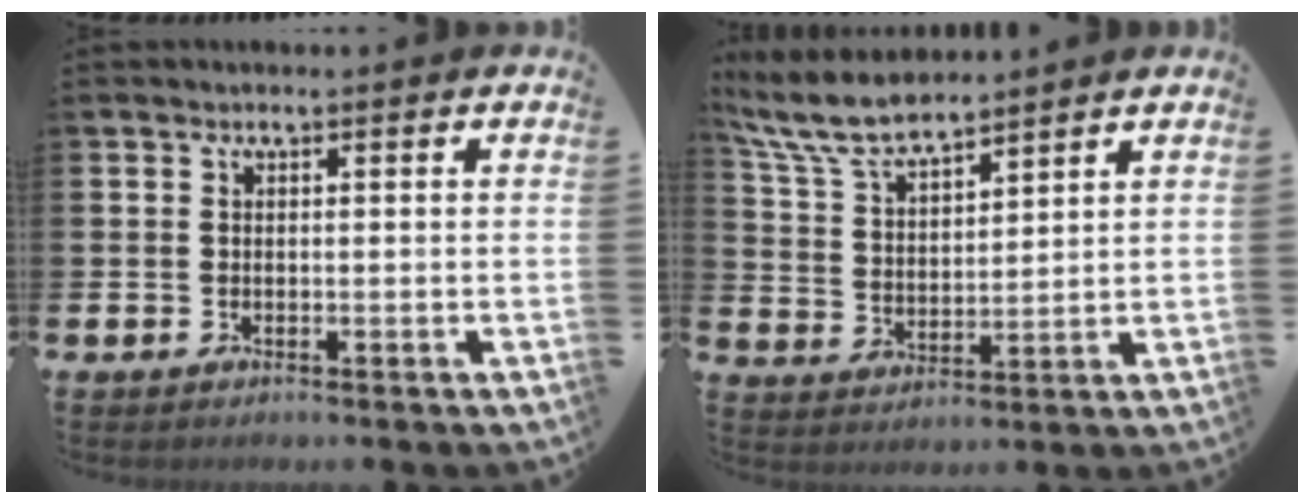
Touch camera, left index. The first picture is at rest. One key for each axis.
{"total": 7.9, "fx": 7.2, "fy": 1.4, "fz": 2.8, "tx": -0.086, "ty": -0.027, "tz": 0.132}